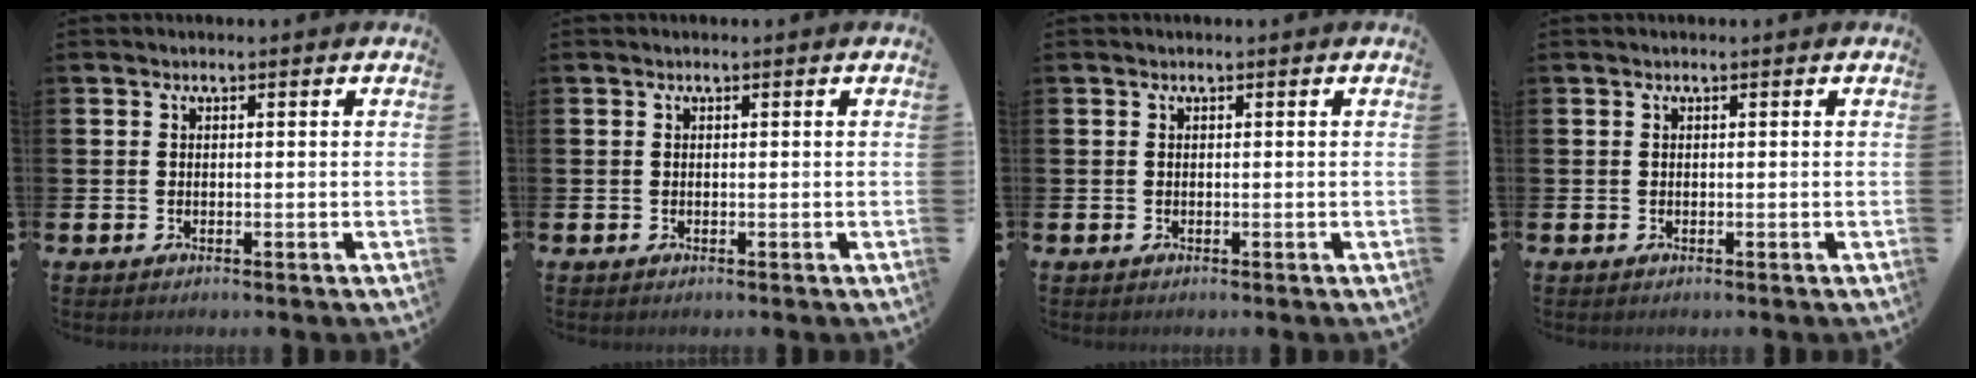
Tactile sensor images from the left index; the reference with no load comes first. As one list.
[{"total": 0.0}, {"total": 0.0}, {"total": 0.0}]